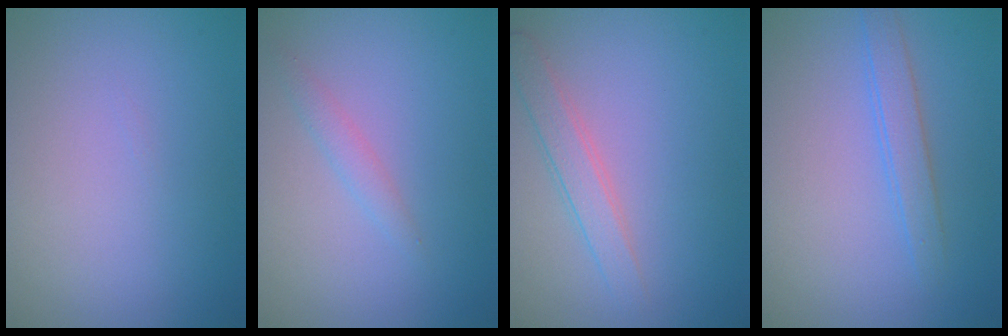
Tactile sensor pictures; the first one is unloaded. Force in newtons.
{"total": 1.2, "press": 1.2, "slide": 0.0}
{"total": 2.3, "press": 2.3, "slide": 0.1}
{"total": 2.0, "press": 2.0, "slide": 0.2}